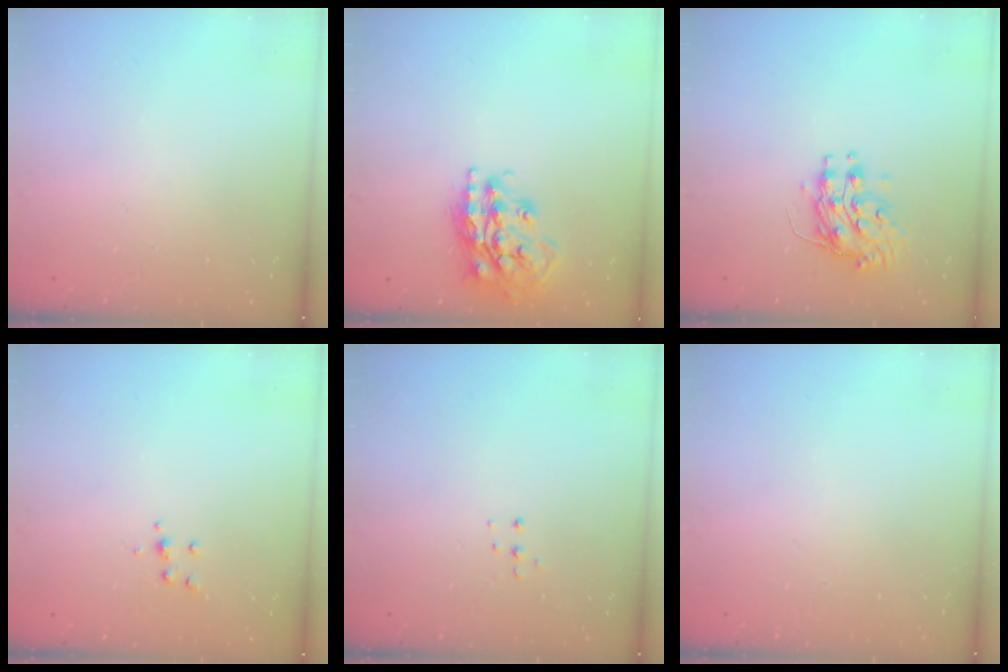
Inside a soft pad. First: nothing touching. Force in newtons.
{"total": 17.9, "press": 17.8, "slide": 1.5}
{"total": 9.0, "press": 9.0, "slide": 0.5}
{"total": 3.8, "press": 3.6, "slide": 0.9}
{"total": 3.9, "press": 3.8, "slide": 0.8}
{"total": 0.0}